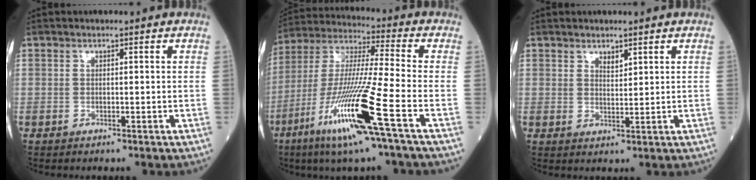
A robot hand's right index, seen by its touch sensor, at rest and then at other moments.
{"total": 17.6, "force": [-8.0, -1.0, 15.6], "torque": [-0.336, -0.038, -0.154]}
{"total": 1.7, "force": [1.3, 0.6, 0.9], "torque": [-0.017, -0.002, 0.028]}